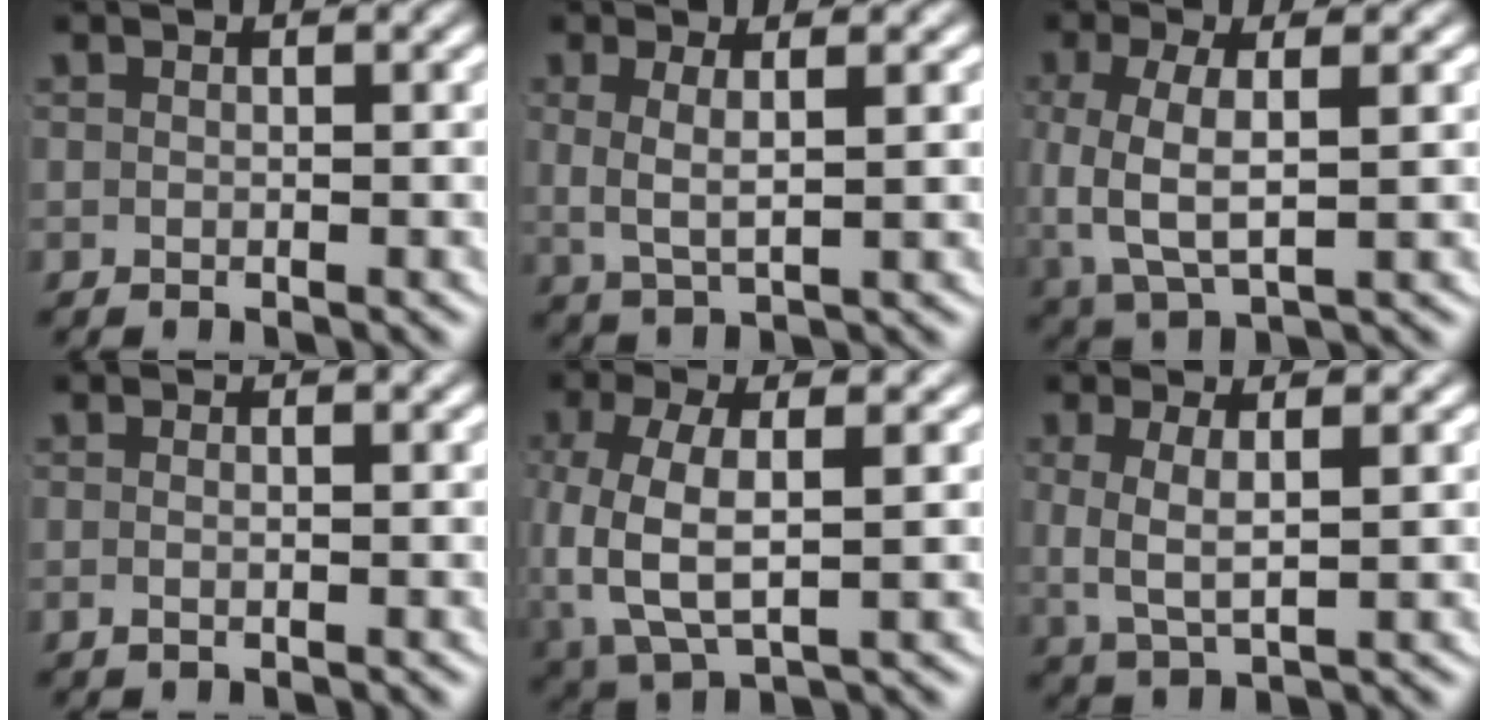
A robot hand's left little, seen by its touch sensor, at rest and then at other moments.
{"total": 3.5, "force": [0.7, 1.7, 3.0], "torque": [-0.067, -0.009, 0.021]}
{"total": 5.7, "force": [0.2, 3.0, 4.8], "torque": [-0.120, -0.013, 0.017]}
{"total": 0.8, "force": [-0.4, 0.0, 0.6], "torque": [-0.014, -0.007, -0.004]}
{"total": 7.2, "force": [-0.1, 4.3, 5.7], "torque": [-0.148, -0.019, 0.014]}
{"total": 4.1, "force": [0.6, 2.0, 3.5], "torque": [-0.086, -0.014, 0.023]}